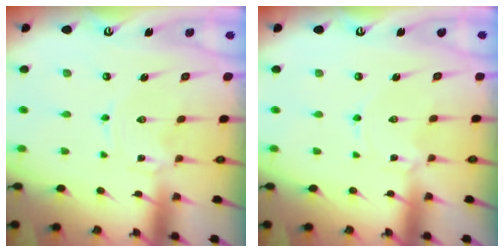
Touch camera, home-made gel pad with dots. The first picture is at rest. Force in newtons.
{"total": 0.9, "press": 0.9, "slide": 0.1}